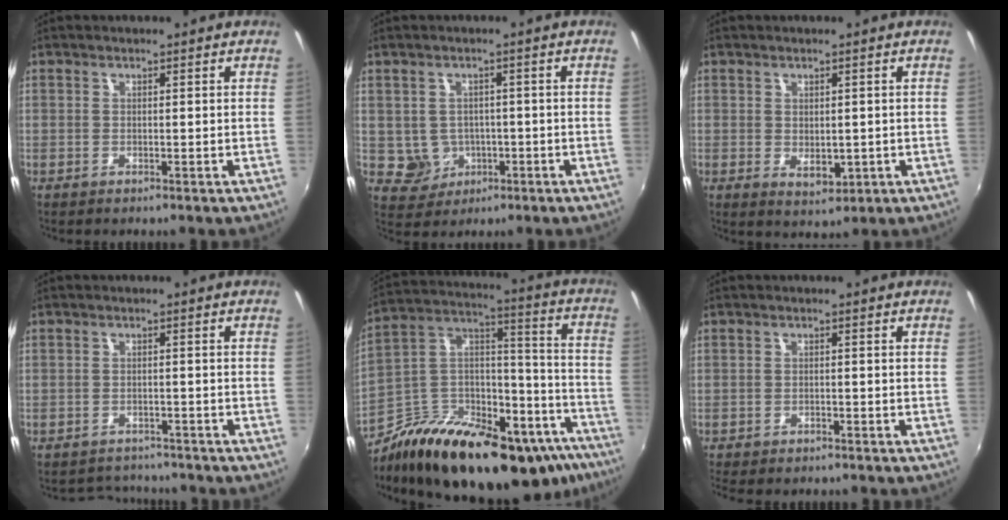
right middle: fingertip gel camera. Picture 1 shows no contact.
{"total": 5.4, "force": [-1.0, 5.2, 1.2], "torque": [-0.036, 0.007, 0.002]}
{"total": 3.2, "force": [0.6, 2.1, 2.3], "torque": [-0.032, -0.007, 0.014]}
{"total": 4.2, "force": [-3.9, 1.4, -0.1], "torque": [-0.007, 0.006, -0.060]}
{"total": 30.4, "force": [-20.6, 13.6, 17.8], "torque": [-0.263, 0.041, -0.290]}
{"total": 2.8, "force": [-2.5, 0.9, 1.0], "torque": [-0.031, -0.017, -0.040]}